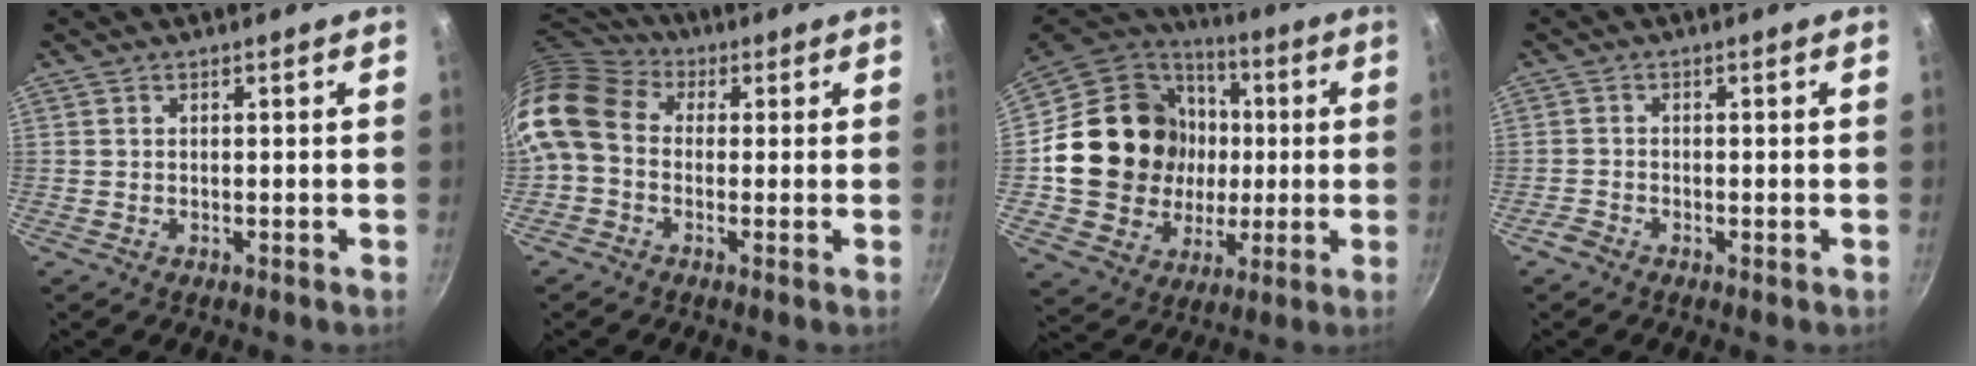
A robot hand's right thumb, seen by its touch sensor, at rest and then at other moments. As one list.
[{"total": 13.0, "force": [0.8, 10.2, 7.9], "torque": [-0.156, 0.031, -0.006]}, {"total": 22.8, "force": [1.1, 19.9, 11.0], "torque": [-0.178, 0.023, 0.033]}, {"total": 1.8, "force": [-1.3, 0.9, 0.8], "torque": [-0.021, 0.005, -0.031]}]